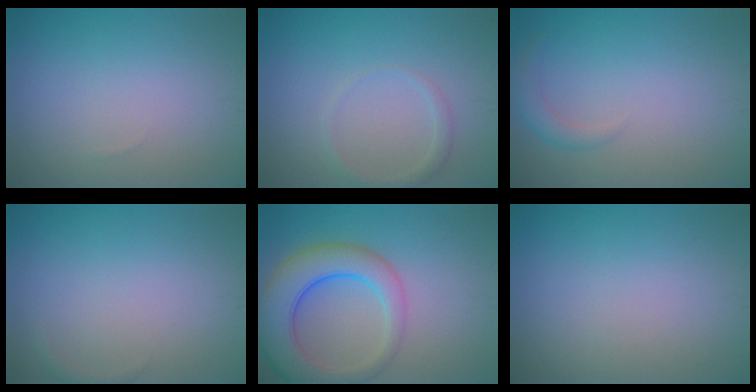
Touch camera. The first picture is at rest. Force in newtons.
{"total": 1.3, "press": 1.3, "slide": 0.0}
{"total": 1.5, "press": 1.5, "slide": 0.1}
{"total": 0.6, "press": 0.6, "slide": 0.1}
{"total": 7.3, "press": 7.3, "slide": 0.5}
{"total": 0.0}